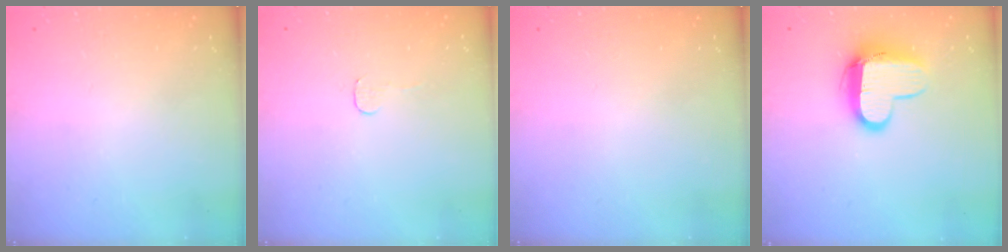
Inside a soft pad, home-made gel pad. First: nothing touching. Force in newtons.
{"total": 2.8, "press": 2.8, "slide": 0.2}
{"total": 0.0}
{"total": 11.2, "press": 11.2, "slide": 1.1}